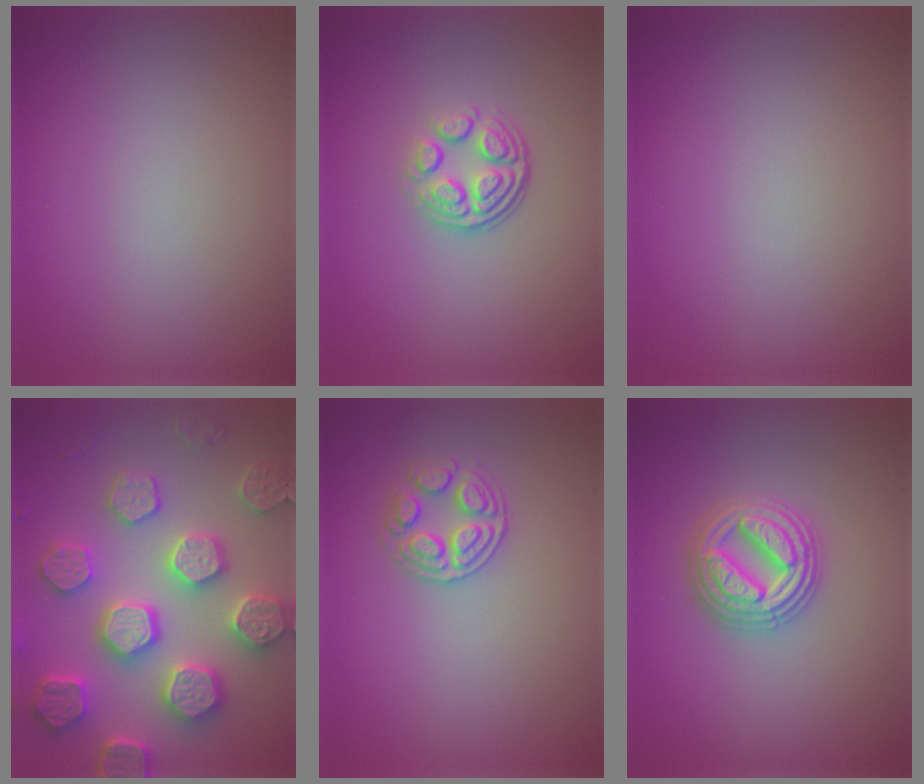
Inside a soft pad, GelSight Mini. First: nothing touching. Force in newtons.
{"total": 4.0, "press": 2.8, "slide": 2.9}
{"total": 0.0}
{"total": 7.8, "press": 7.7, "slide": 1.7}
{"total": 2.6, "press": 2.6, "slide": 0.4}
{"total": 4.7, "press": 4.6, "slide": 0.8}